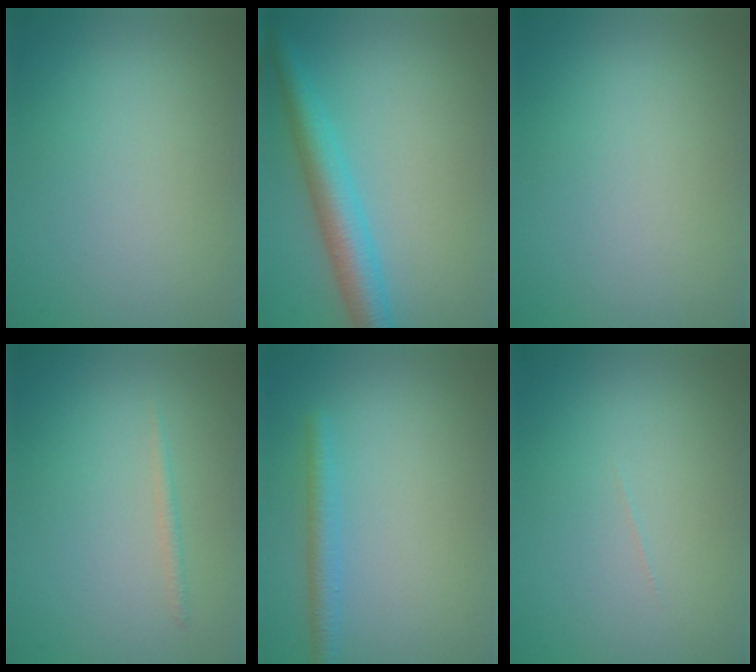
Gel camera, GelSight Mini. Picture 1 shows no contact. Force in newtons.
{"total": 4.8, "press": 4.8, "slide": 0.2}
{"total": 0.0}
{"total": 0.7, "press": 0.7, "slide": 0.1}
{"total": 2.0, "press": 2.0, "slide": 0.1}
{"total": 0.0}